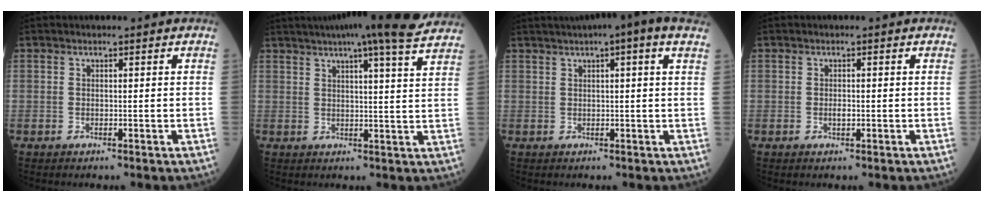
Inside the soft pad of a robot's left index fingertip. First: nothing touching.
{"total": 14.3, "force": [12.1, 0.0, 7.7], "torque": [-0.123, 0.014, 0.154]}
{"total": 8.6, "force": [5.9, 0.5, 6.2], "torque": [-0.095, 0.034, 0.080]}
{"total": 1.1, "force": [-0.1, 0.6, 1.0], "torque": [-0.020, -0.001, 0.000]}